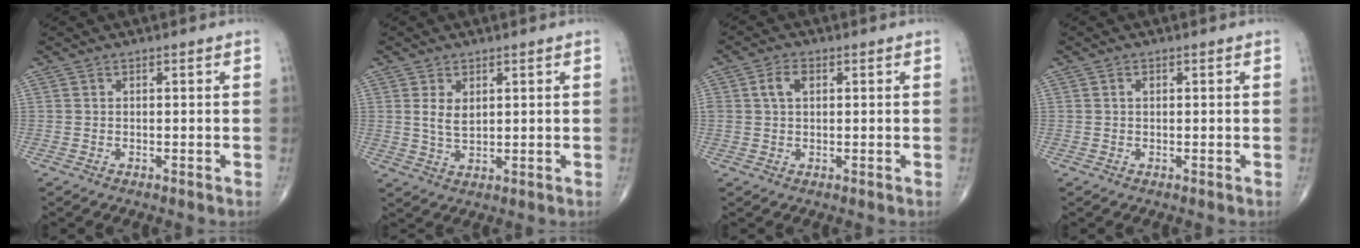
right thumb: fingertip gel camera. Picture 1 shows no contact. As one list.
[{"total": 3.8, "force": [1.2, 2.2, 2.9], "torque": [-0.049, -0.012, 0.028]}, {"total": 3.5, "force": [1.0, 2.2, 2.5], "torque": [-0.049, 0.007, 0.019]}, {"total": 0.7, "force": [0.1, 0.5, 0.5], "torque": [-0.008, 0.002, 0.002]}]